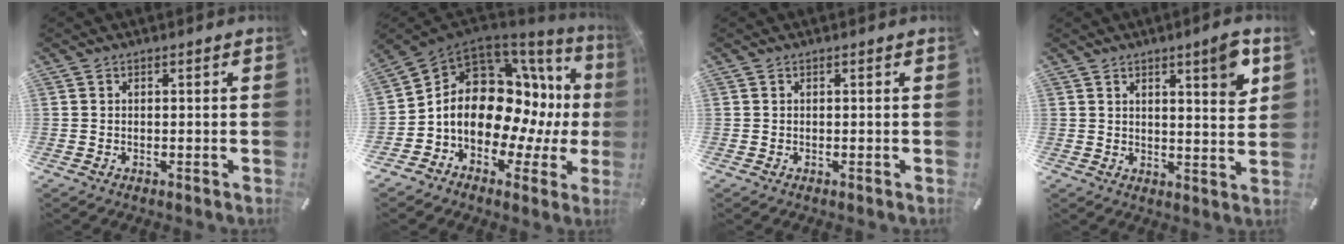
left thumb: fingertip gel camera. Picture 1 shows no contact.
{"total": 17.8, "force": [0.3, 12.6, 12.6], "torque": [-0.226, -0.027, 0.011]}
{"total": 0.0}
{"total": 7.0, "force": [4.5, 1.1, 5.3], "torque": [-0.070, -0.028, 0.068]}